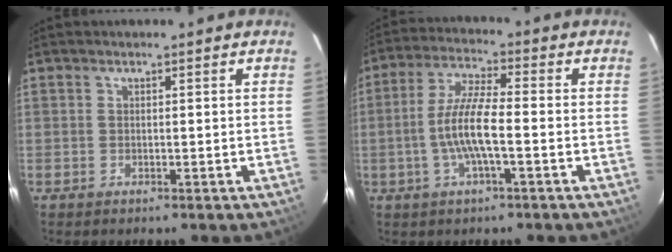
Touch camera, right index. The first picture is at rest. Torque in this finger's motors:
{"motor_torque": [1.30, -0.70, 0.76, 0.21]}